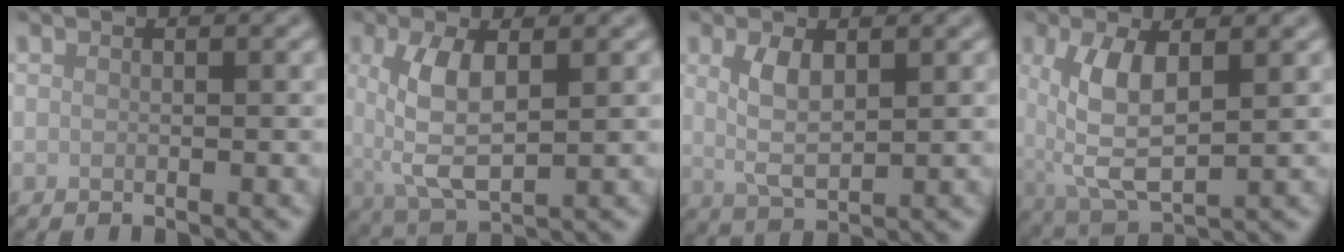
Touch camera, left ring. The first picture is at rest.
{"total": 5.7, "force": [0.8, 2.4, 5.1], "torque": [-0.108, -0.002, 0.017]}
{"total": 3.3, "force": [1.1, 1.4, 2.8], "torque": [-0.059, -0.002, 0.025]}
{"total": 6.3, "force": [1.0, 2.7, 5.6], "torque": [-0.120, -0.005, 0.021]}